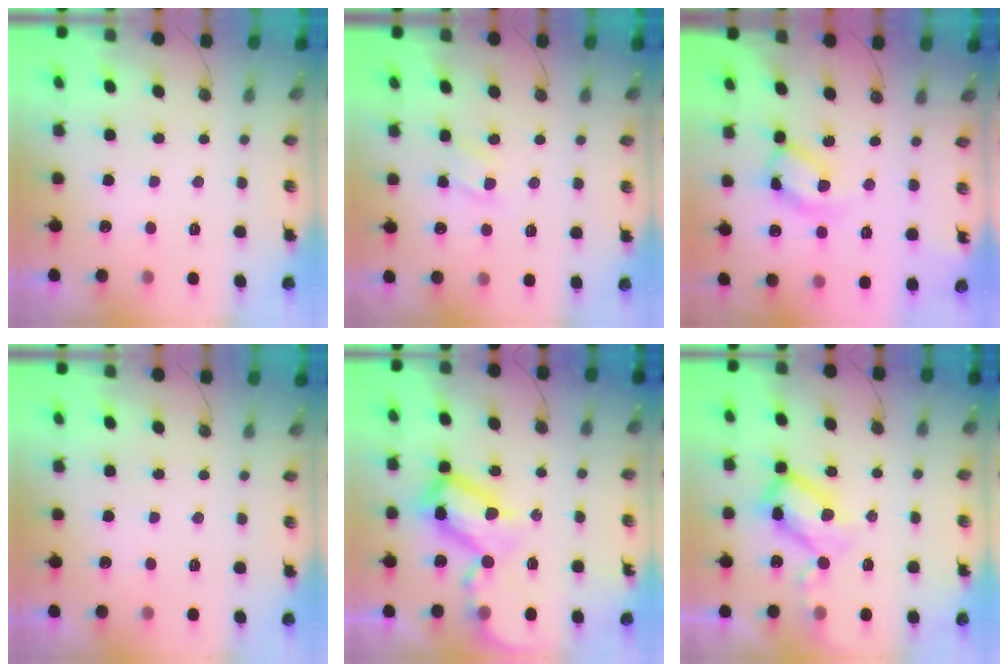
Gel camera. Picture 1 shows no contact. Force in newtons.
{"total": 7.0, "press": 6.9, "slide": 0.8}
{"total": 11.8, "press": 11.8, "slide": 0.8}
{"total": 0.0}
{"total": 19.9, "press": 19.8, "slide": 2.3}
{"total": 12.3, "press": 12.1, "slide": 1.8}